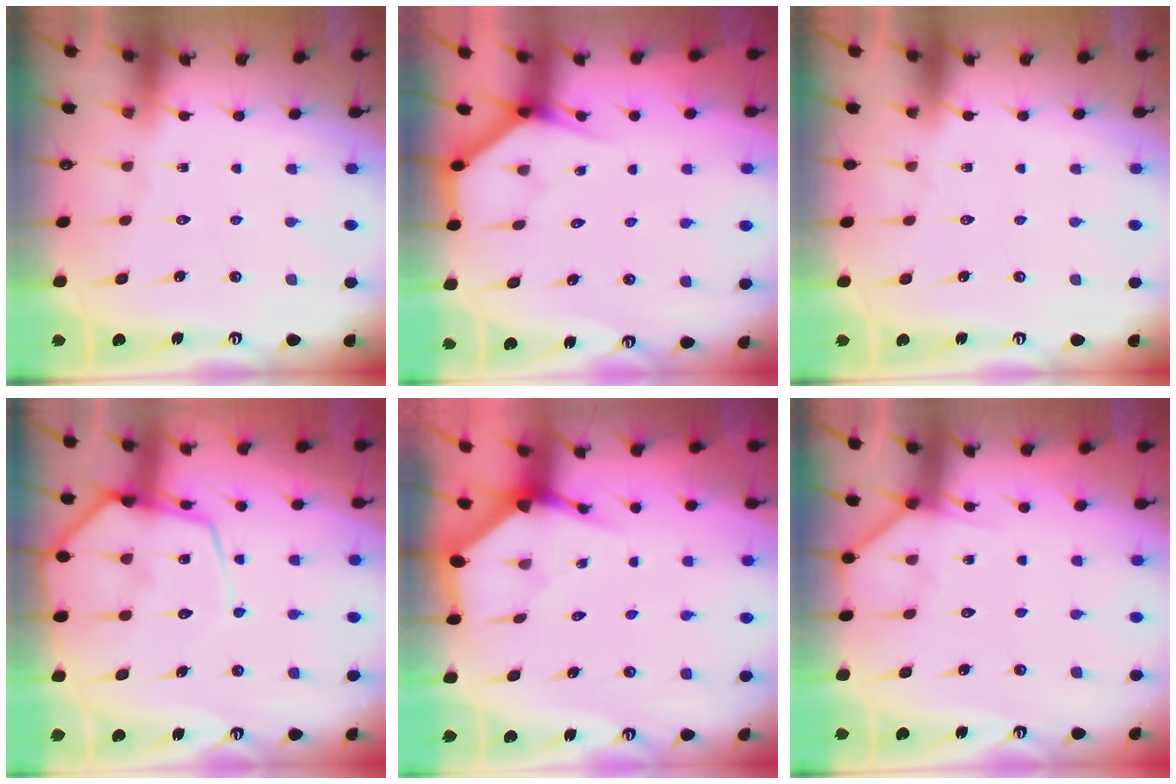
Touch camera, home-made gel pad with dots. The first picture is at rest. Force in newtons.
{"total": 3.6, "press": 3.6, "slide": 0.3}
{"total": 0.0}
{"total": 13.8, "press": 13.7, "slide": 1.3}
{"total": 3.4, "press": 3.4, "slide": 0.1}
{"total": 4.5, "press": 4.5, "slide": 0.4}